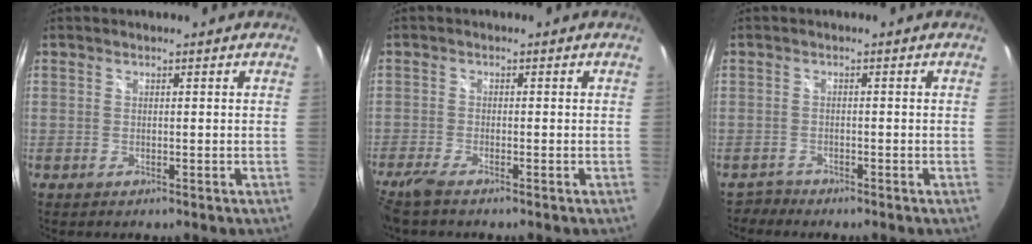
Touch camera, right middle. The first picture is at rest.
{"total": 4.1, "force": [-3.3, 0.2, 2.4], "torque": [-0.064, -0.016, -0.067]}
{"total": 1.7, "force": [-1.5, 0.6, -0.4], "torque": [0.004, 0.001, -0.030]}